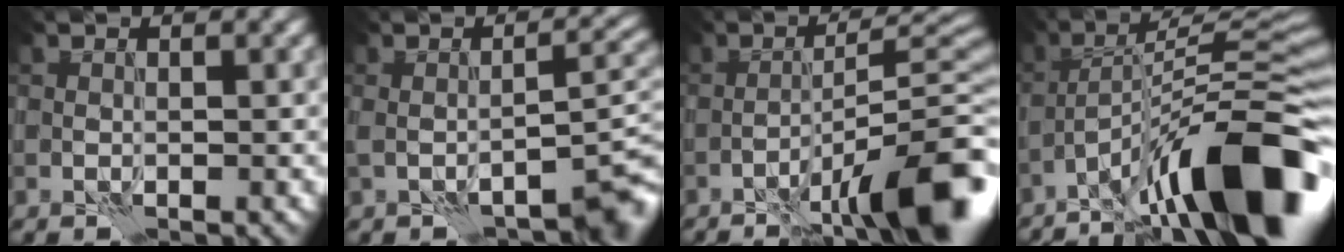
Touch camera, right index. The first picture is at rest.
{"total": 5.1, "force": [-2.0, 1.6, 4.4], "torque": [-0.056, -0.001, -0.031]}
{"total": 11.6, "force": [-6.8, 2.0, 9.2], "torque": [-0.130, 0.015, -0.106]}
{"total": 15.2, "force": [-8.9, 3.4, 11.8], "torque": [-0.186, 0.010, -0.149]}